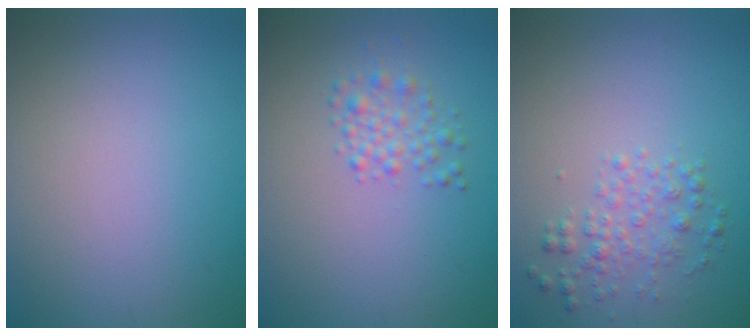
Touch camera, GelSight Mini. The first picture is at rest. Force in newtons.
{"total": 1.9, "press": 1.9, "slide": 0.0}
{"total": 2.2, "press": 2.2, "slide": 0.1}